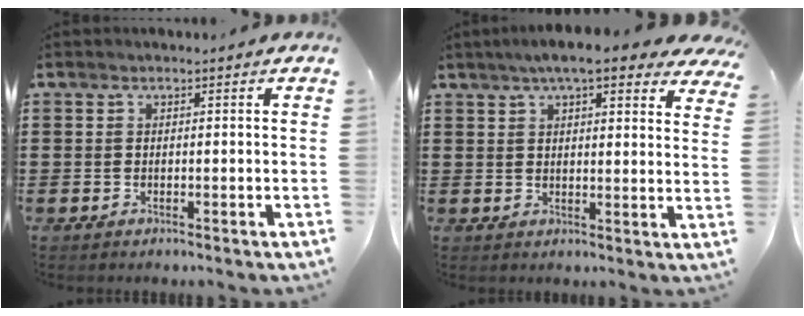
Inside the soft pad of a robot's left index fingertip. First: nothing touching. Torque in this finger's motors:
{"motor_torque": [1.08, -1.06, 1.05, 0.21]}